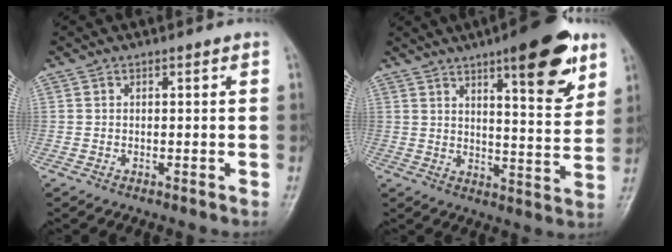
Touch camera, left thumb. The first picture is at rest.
{"total": 15.2, "force": [8.7, 4.1, 11.8], "torque": [-0.134, -0.046, 0.120]}